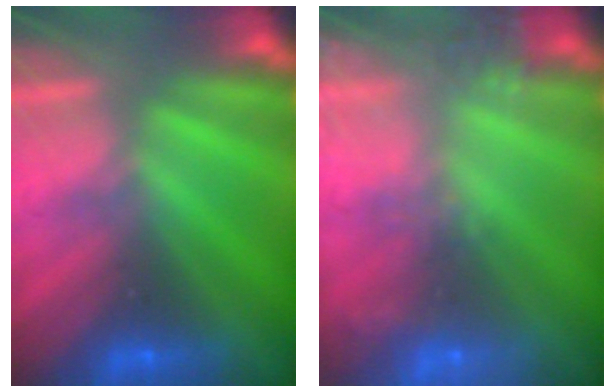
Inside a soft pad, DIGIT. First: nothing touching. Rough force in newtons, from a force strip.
{"total": 6.3}